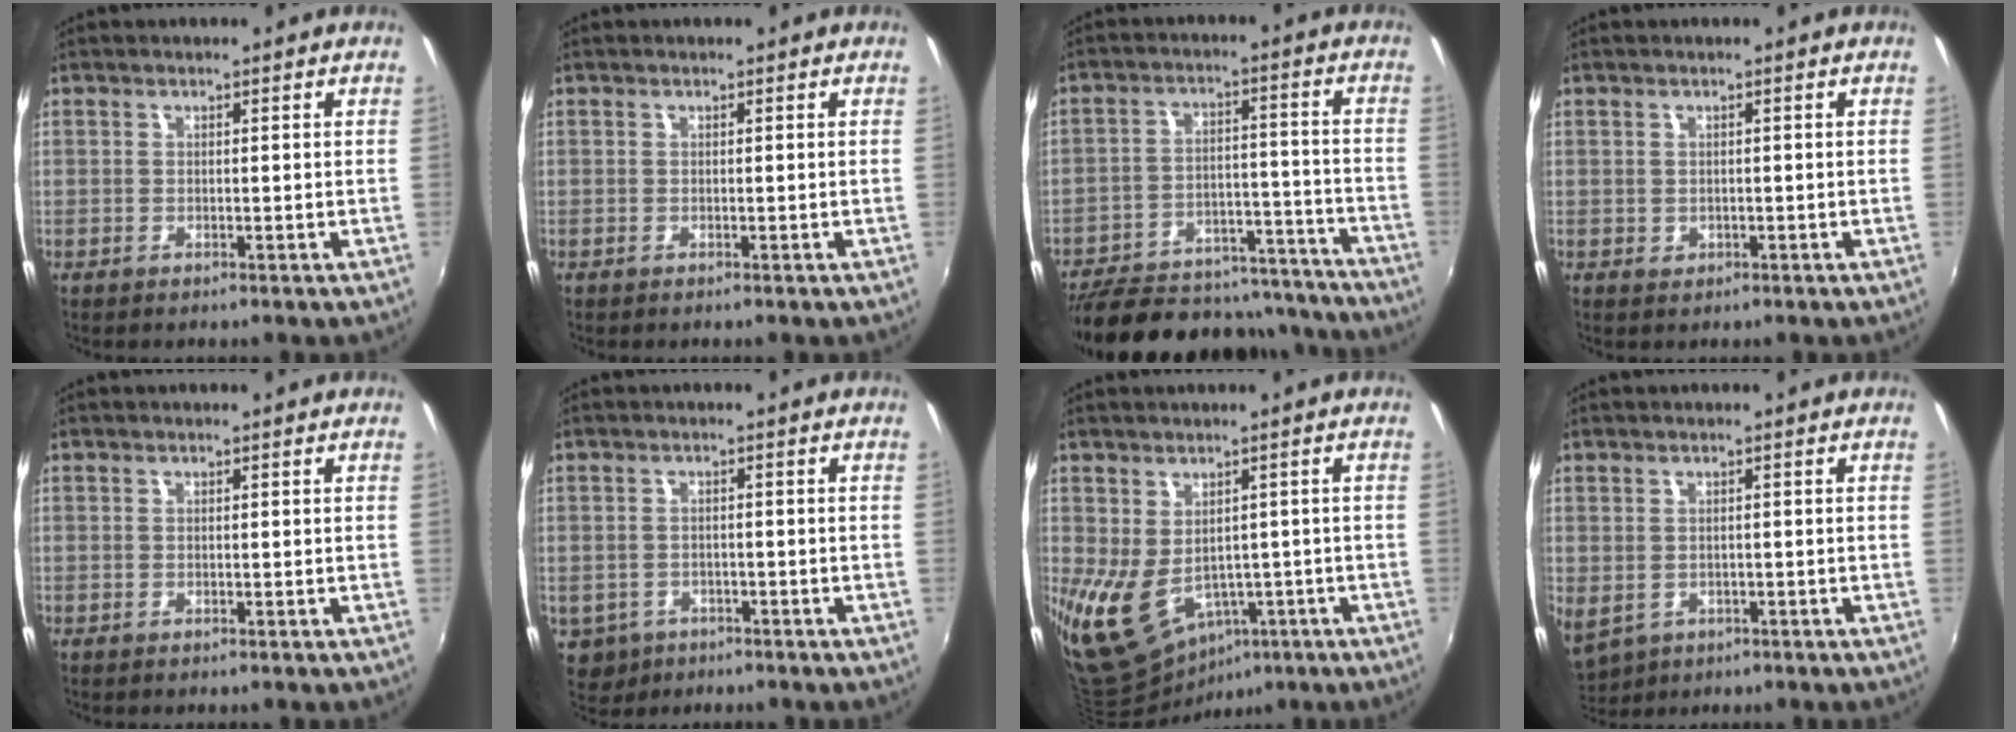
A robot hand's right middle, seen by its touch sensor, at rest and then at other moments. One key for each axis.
{"total": 0.0}
{"total": 26.2, "fx": -22.3, "fy": 9.8, "fz": 9.7, "tx": -0.197, "ty": 0.022, "tz": -0.280}
{"total": 0.8, "fx": 0.1, "fy": 0.8, "fz": 0.2, "tx": 0.000, "ty": 0.000, "tz": 0.003}
{"total": 0.0}
{"total": 5.8, "fx": -2.4, "fy": 4.8, "fz": 2.2, "tx": -0.054, "ty": -0.010, "tz": -0.028}
{"total": 11.9, "fx": -3.2, "fy": 8.8, "fz": 7.4, "tx": -0.165, "ty": -0.032, "tz": -0.026}
{"total": 5.3, "fx": -1.3, "fy": 4.0, "fz": 3.3, "tx": -0.063, "ty": -0.014, "tz": -0.012}